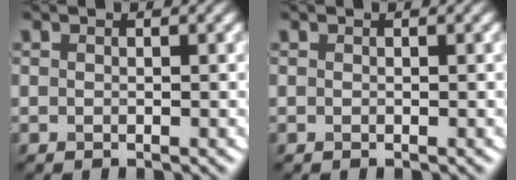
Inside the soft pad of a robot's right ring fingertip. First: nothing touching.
{"total": 0.0}